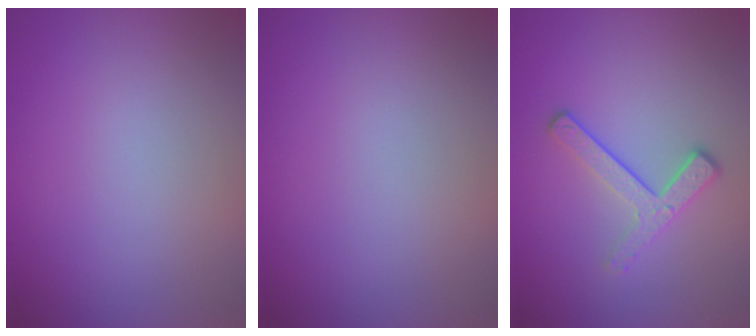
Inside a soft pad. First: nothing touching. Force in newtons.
{"total": 0.0}
{"total": 3.2, "press": 2.4, "slide": 2.2}